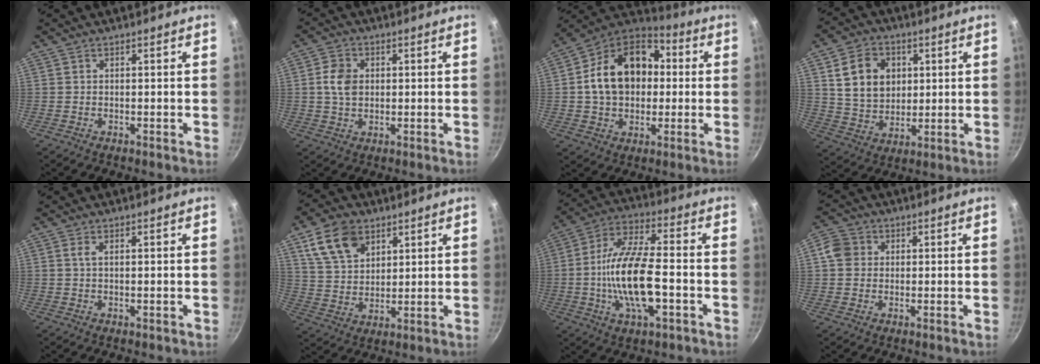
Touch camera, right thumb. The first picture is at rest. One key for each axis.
{"total": 5.6, "fx": 0.7, "fy": 4.3, "fz": 3.6, "tx": -0.053, "ty": 0.004, "tz": 0.011}
{"total": 19.8, "fx": 1.7, "fy": 14.6, "fz": 13.2, "tx": -0.205, "ty": 0.041, "tz": 0.016}
{"total": 12.6, "fx": 3.4, "fy": 9.9, "fz": 6.9, "tx": -0.097, "ty": -0.007, "tz": 0.066}
{"total": 1.4, "fx": 0.4, "fy": 0.3, "fz": 1.3, "tx": -0.025, "ty": -0.001, "tz": 0.005}
{"total": 11.6, "fx": 6.1, "fy": 7.5, "fz": 6.4, "tx": -0.099, "ty": -0.014, "tz": 0.121}
{"total": 16.7, "fx": -3.5, "fy": 6.5, "fz": 15.0, "tx": -0.278, "ty": 0.028, "tz": -0.077}
{"total": 4.9, "fx": 0.8, "fy": 4.4, "fz": 1.9, "tx": -0.009, "ty": 0.006, "tz": 0.001}